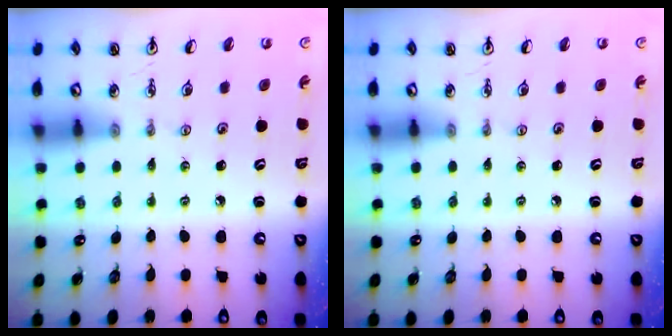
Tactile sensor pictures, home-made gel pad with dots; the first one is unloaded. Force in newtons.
{"total": 0.0}